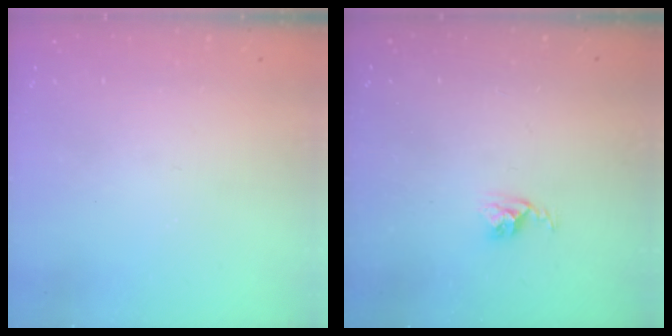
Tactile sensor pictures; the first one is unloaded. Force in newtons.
{"total": 2.5, "press": 2.5, "slide": 0.4}